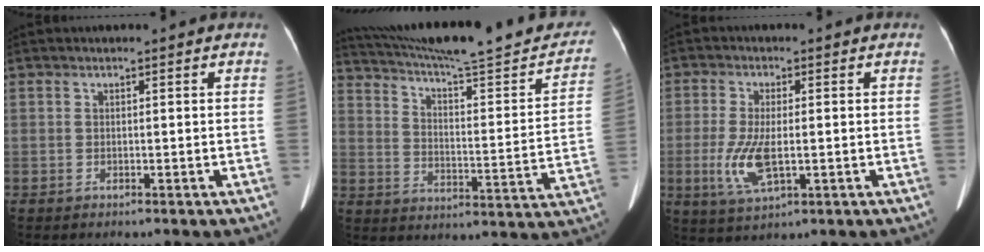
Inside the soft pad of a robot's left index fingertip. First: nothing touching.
{"total": 26.7, "force": [23.6, 2.7, 12.1], "torque": [-0.187, -0.034, 0.316]}
{"total": 6.7, "force": [-1.2, 2.2, 6.2], "torque": [-0.141, -0.012, -0.019]}